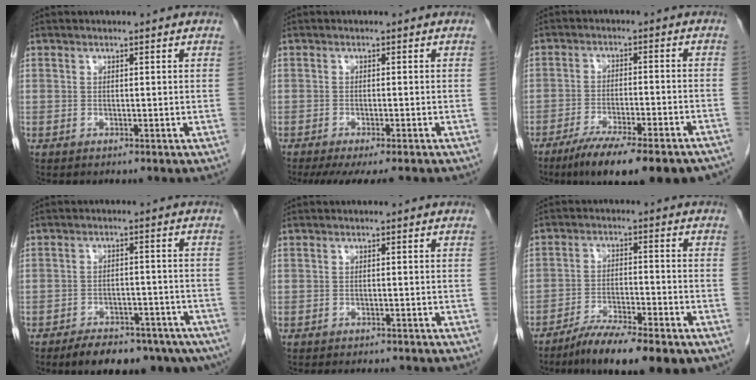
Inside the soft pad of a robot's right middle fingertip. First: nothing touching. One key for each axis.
{"total": 8.9, "fx": -7.5, "fy": 1.2, "fz": 4.7, "tx": -0.057, "ty": -0.015, "tz": -0.104}
{"total": 18.2, "fx": -14.7, "fy": 2.7, "fz": 10.4, "tx": -0.110, "ty": -0.010, "tz": -0.208}
{"total": 14.8, "fx": -11.2, "fy": 6.3, "fz": 7.4, "tx": -0.084, "ty": 0.013, "tz": -0.140}
{"total": 5.1, "fx": -4.7, "fy": 1.3, "fz": 1.6, "tx": -0.015, "ty": -0.004, "tz": -0.060}
{"total": 11.5, "fx": -8.4, "fy": 2.0, "fz": 7.6, "tx": -0.119, "ty": -0.018, "tz": -0.134}